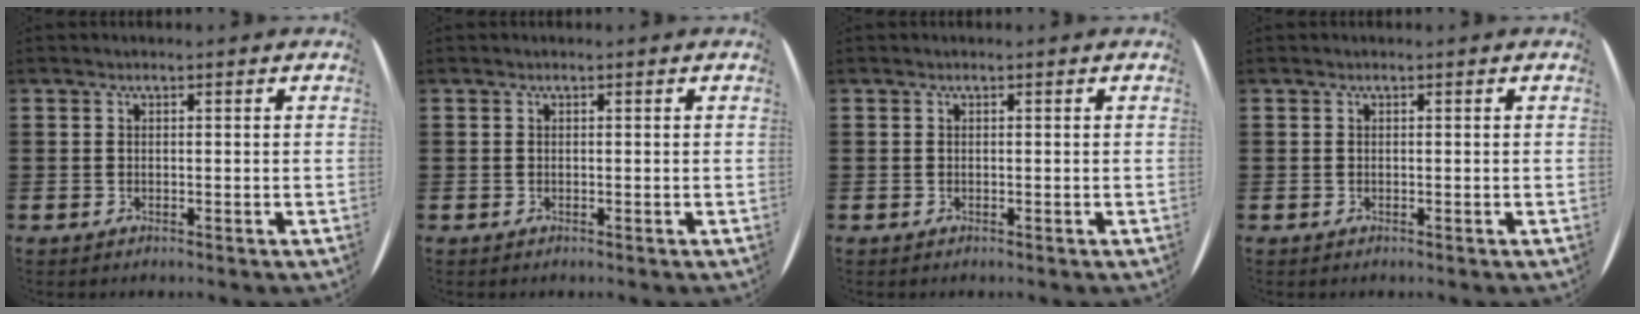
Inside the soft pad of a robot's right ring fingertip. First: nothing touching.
{"total": 0.0}
{"total": 0.0}
{"total": 0.0}